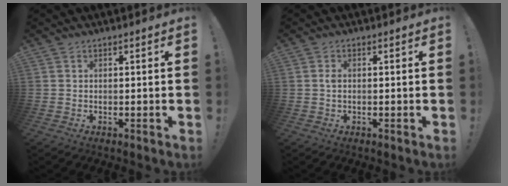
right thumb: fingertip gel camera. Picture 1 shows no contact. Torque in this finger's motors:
{"motor_torque": [0.00, 0.24, 0.31, -0.10, 0.01]}